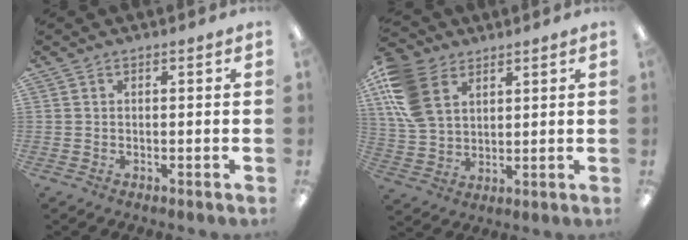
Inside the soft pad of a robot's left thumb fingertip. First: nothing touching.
{"total": 13.4, "force": [6.5, 8.8, 7.8], "torque": [-0.200, -0.009, 0.122]}